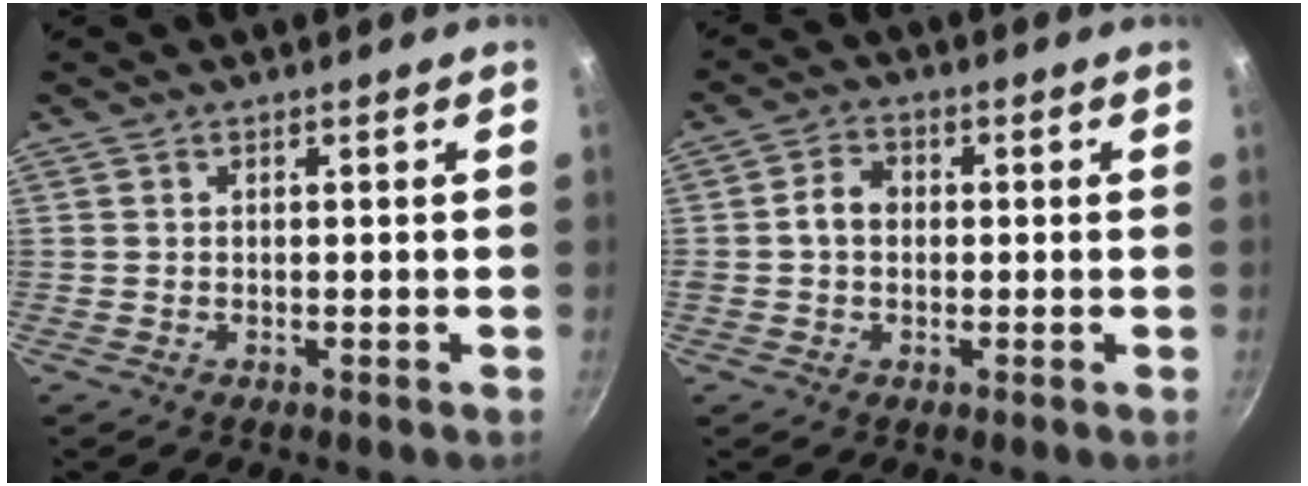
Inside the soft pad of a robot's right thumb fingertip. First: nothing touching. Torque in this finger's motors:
{"motor_torque": [0.39, 0.63, 0.43, 0.42, 0.00]}